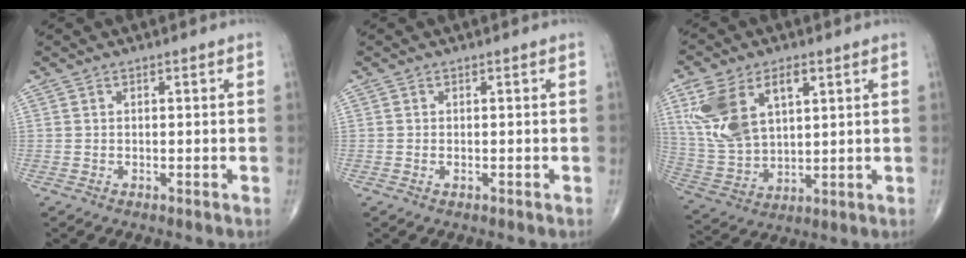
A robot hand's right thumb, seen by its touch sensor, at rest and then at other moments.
{"total": 0.6, "force": [-0.2, 0.3, 0.5], "torque": [-0.012, 0.001, -0.002]}
{"total": 15.4, "force": [5.7, 8.8, 11.3], "torque": [-0.223, -0.008, 0.123]}